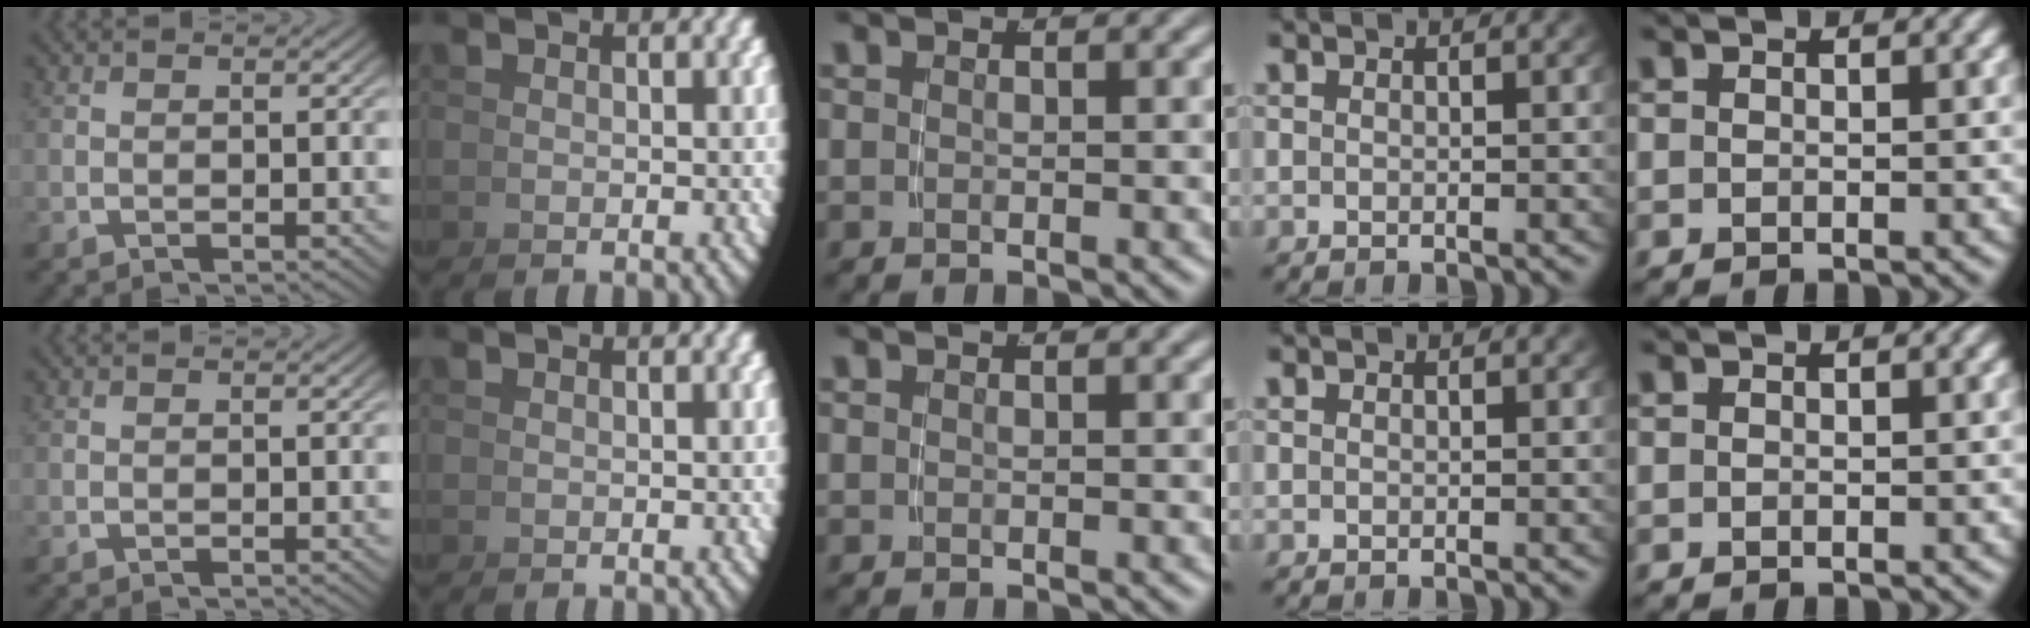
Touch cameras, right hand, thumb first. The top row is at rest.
{}